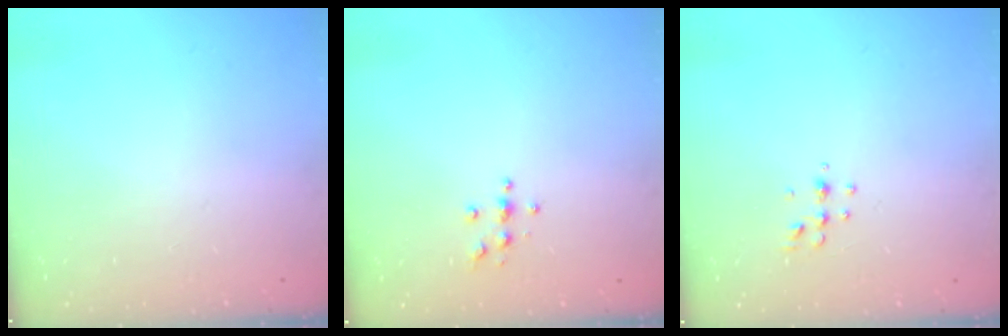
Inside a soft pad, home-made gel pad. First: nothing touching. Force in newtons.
{"total": 3.7, "press": 3.7, "slide": 0.4}
{"total": 4.6, "press": 4.5, "slide": 1.0}